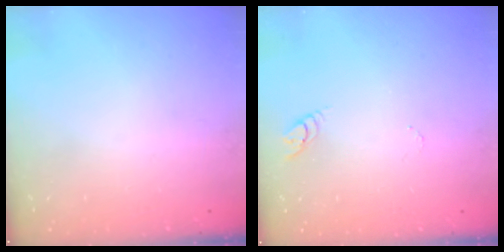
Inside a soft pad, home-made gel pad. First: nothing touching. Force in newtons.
{"total": 2.7, "press": 2.7, "slide": 0.2}